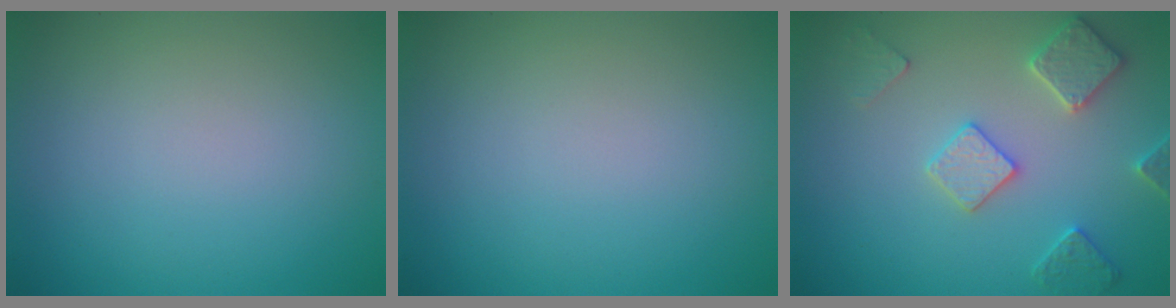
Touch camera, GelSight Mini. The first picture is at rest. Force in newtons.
{"total": 0.0}
{"total": 3.3, "press": 3.2, "slide": 0.8}